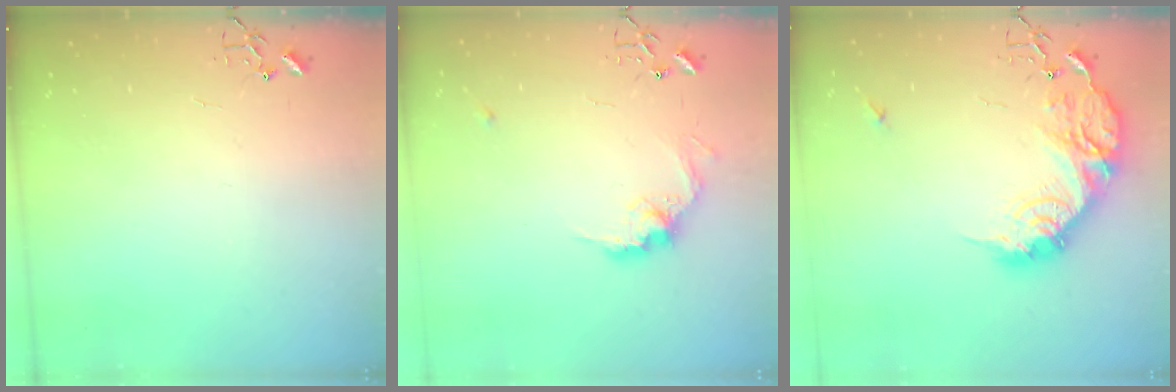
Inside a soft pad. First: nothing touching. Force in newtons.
{"total": 11.1, "press": 11.1, "slide": 0.5}
{"total": 19.9, "press": 19.9, "slide": 1.4}